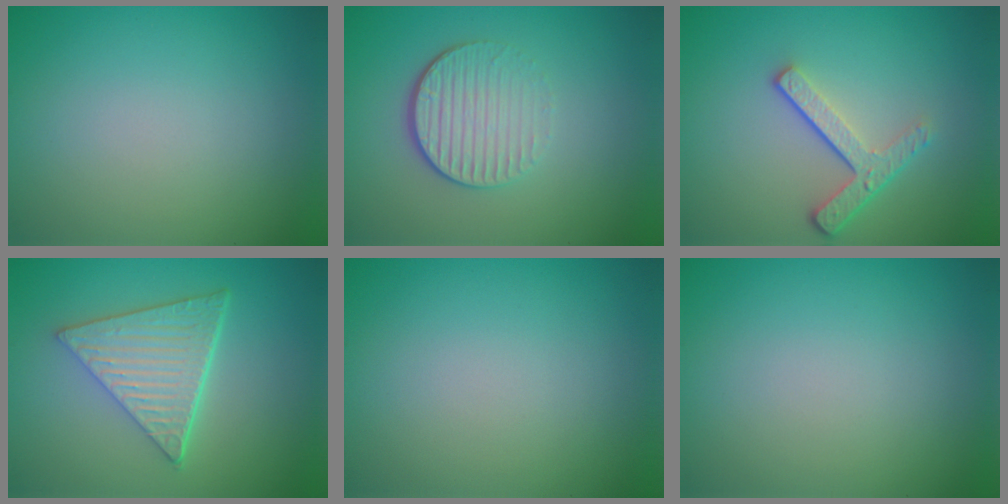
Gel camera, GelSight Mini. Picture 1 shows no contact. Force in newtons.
{"total": 4.2, "press": 2.8, "slide": 3.1}
{"total": 3.6, "press": 2.7, "slide": 2.5}
{"total": 6.2, "press": 4.4, "slide": 4.4}
{"total": 0.0}
{"total": 0.0}